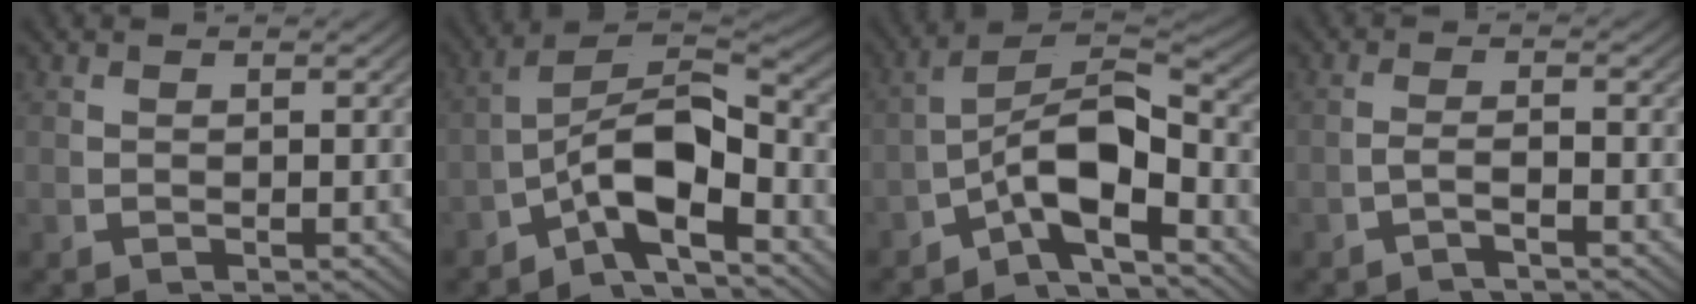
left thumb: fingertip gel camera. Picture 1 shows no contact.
{"total": 9.7, "force": [-2.3, 5.3, 7.8], "torque": [-0.134, -0.028, -0.031]}
{"total": 9.6, "force": [-2.3, 5.2, 7.7], "torque": [-0.132, -0.028, -0.031]}
{"total": 1.7, "force": [-1.2, 0.2, 1.2], "torque": [-0.031, -0.006, -0.021]}